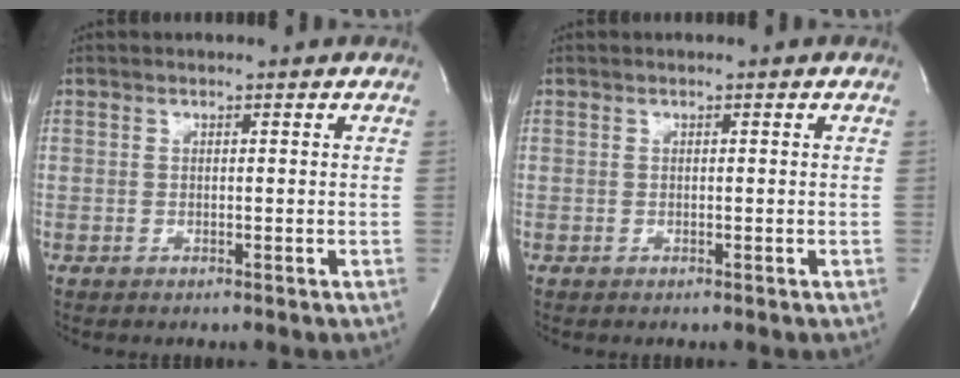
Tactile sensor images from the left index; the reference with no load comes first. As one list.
[{"total": 0.0}]